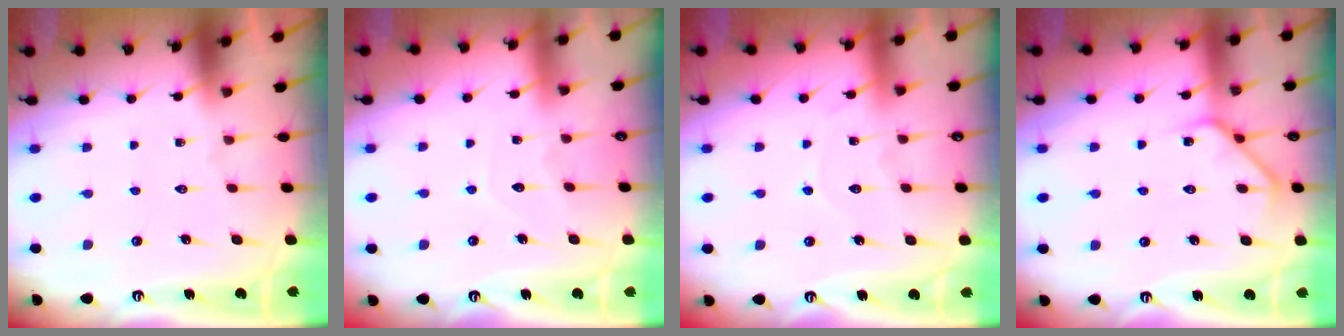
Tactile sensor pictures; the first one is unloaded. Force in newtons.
{"total": 5.0, "press": 4.9, "slide": 0.6}
{"total": 5.9, "press": 5.8, "slide": 0.5}
{"total": 4.8, "press": 4.7, "slide": 0.7}